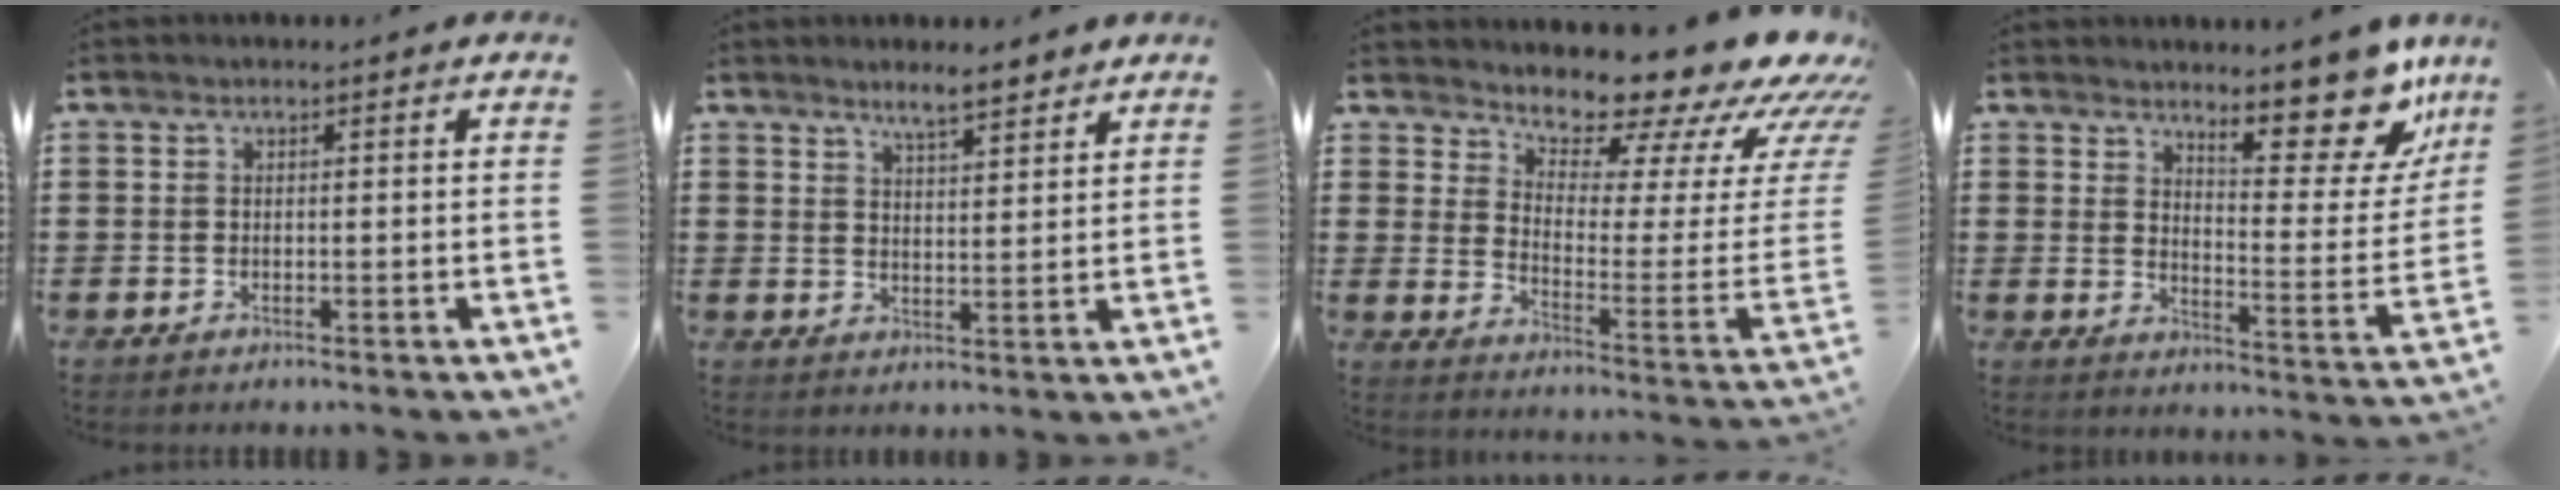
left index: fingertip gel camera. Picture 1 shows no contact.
{"total": 4.2, "force": [3.9, 0.4, 1.6], "torque": [-0.040, -0.007, 0.070]}
{"total": 11.3, "force": [10.4, 2.3, 3.9], "torque": [-0.075, -0.100, 0.172]}
{"total": 12.9, "force": [9.9, 3.5, 7.6], "torque": [-0.101, -0.066, 0.163]}